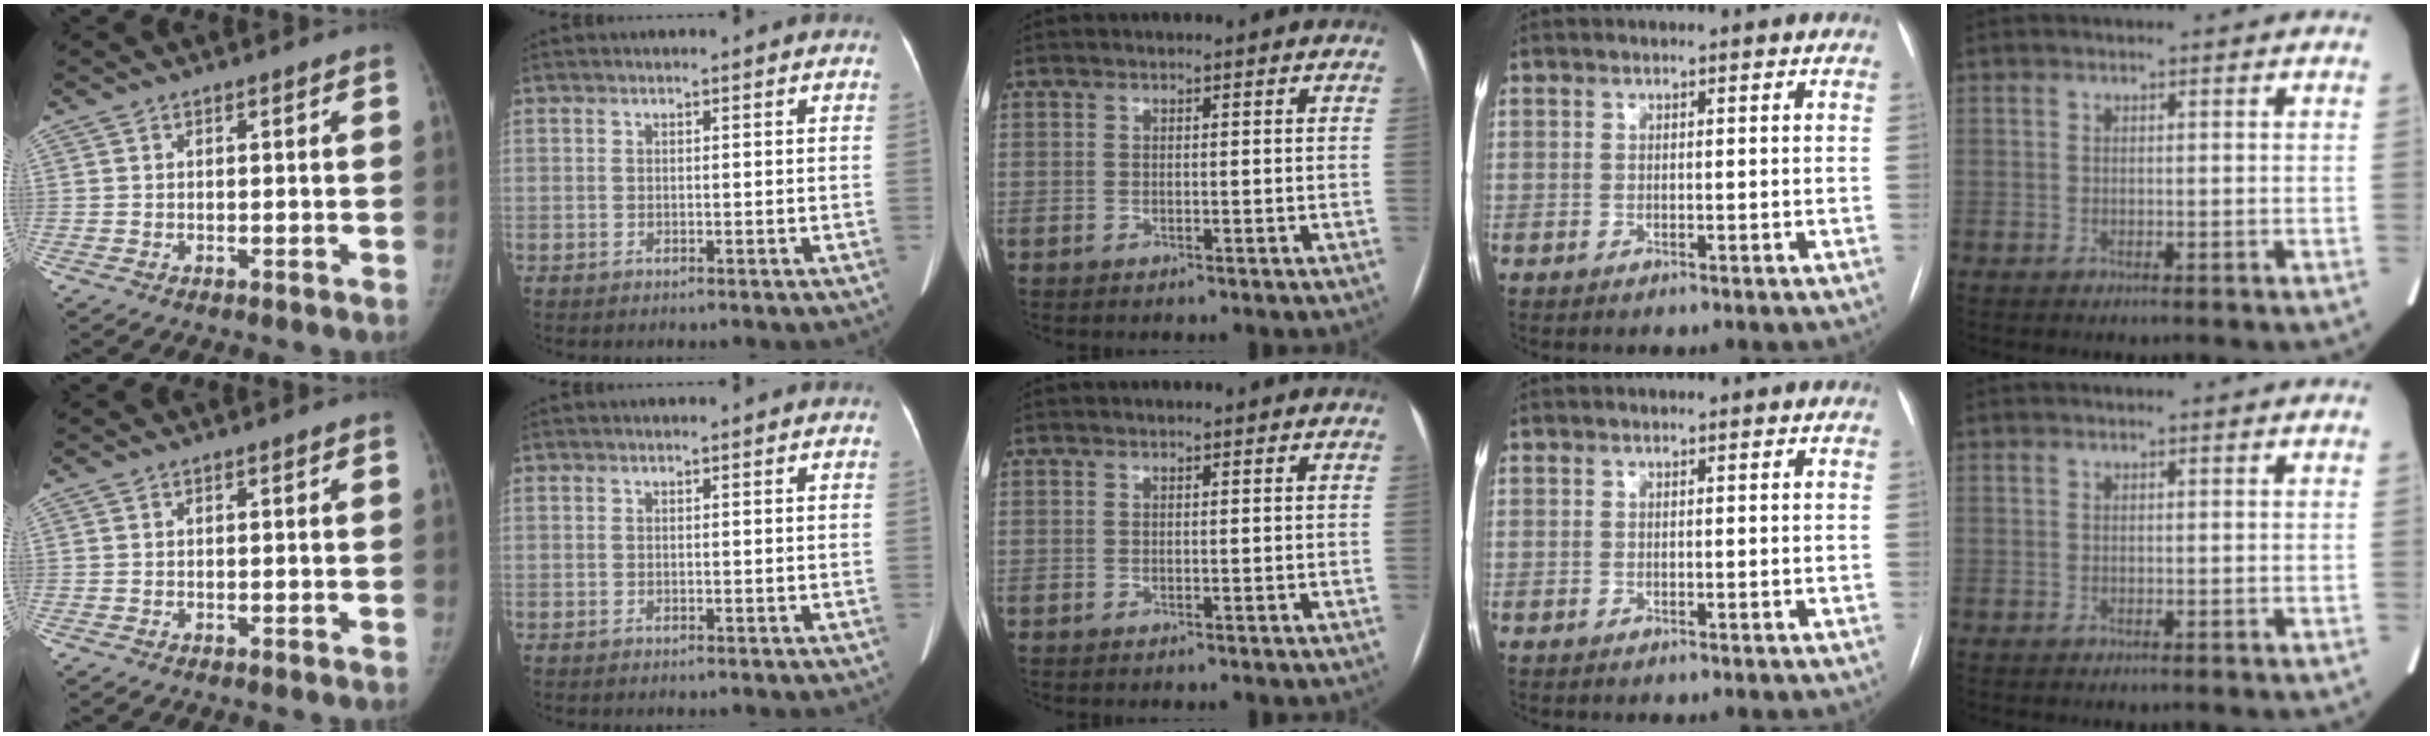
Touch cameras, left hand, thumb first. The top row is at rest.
{}